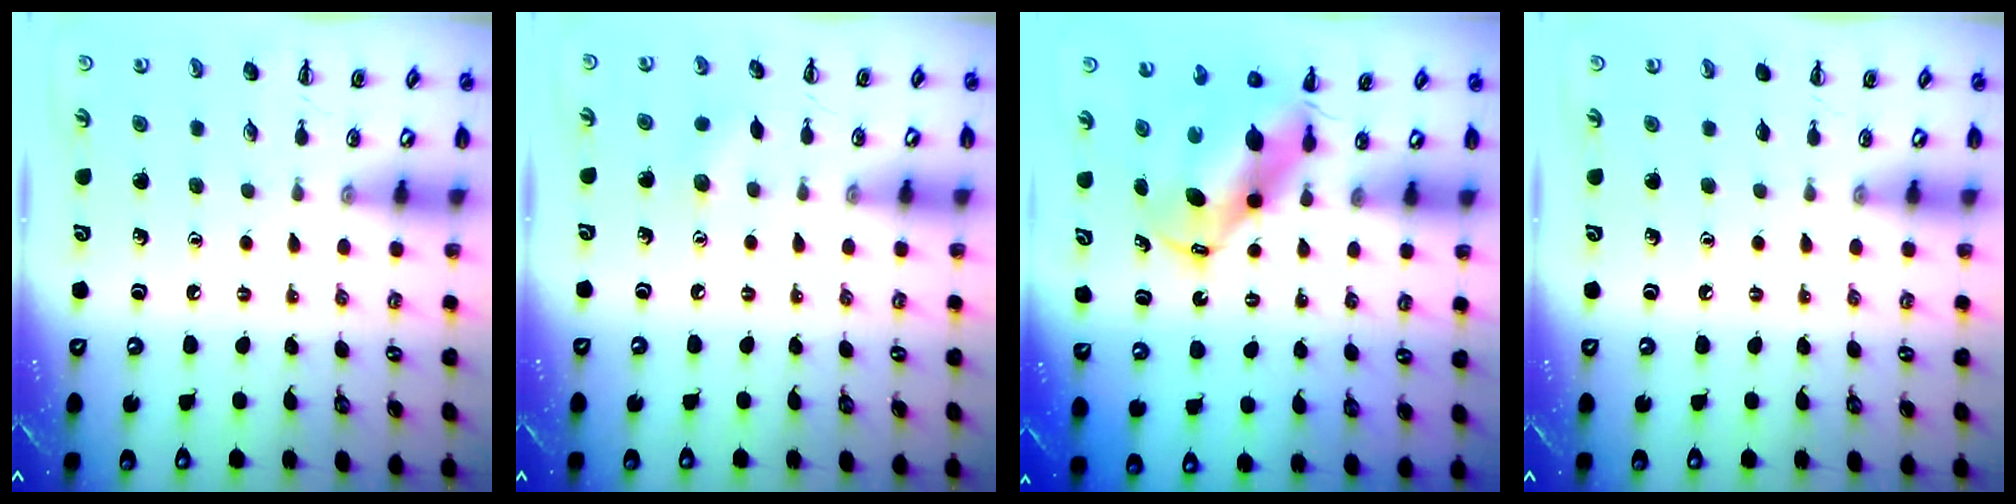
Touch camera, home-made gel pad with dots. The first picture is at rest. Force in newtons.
{"total": 4.7, "press": 4.5, "slide": 1.3}
{"total": 6.7, "press": 6.4, "slide": 2.1}
{"total": 0.0}